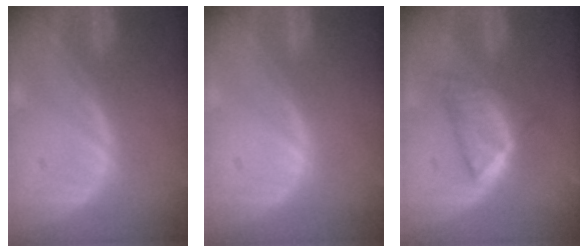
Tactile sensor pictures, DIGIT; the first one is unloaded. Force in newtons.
{"total": 0.0}
{"total": 6.2, "press": 5.4, "slide": 3.2}